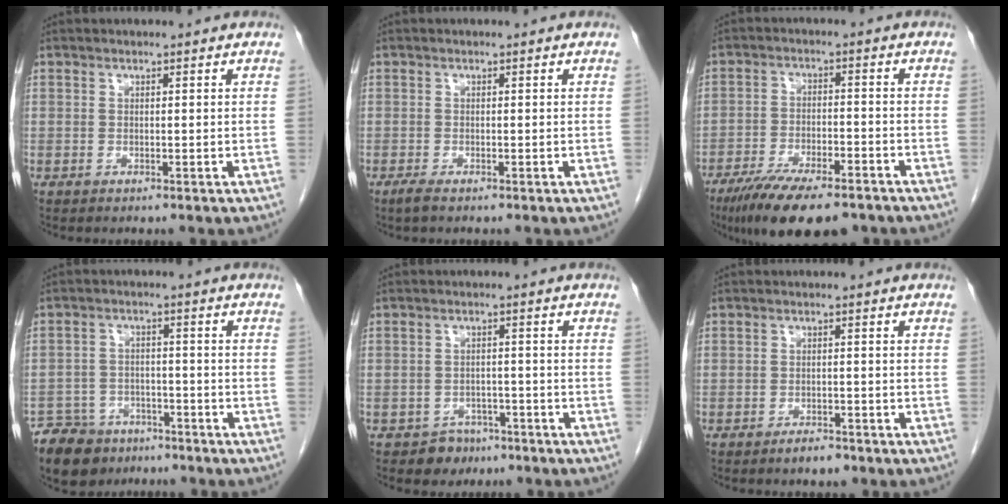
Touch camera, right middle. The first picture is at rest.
{"total": 1.3, "force": [-1.0, 0.2, 0.9], "torque": [-0.028, -0.005, -0.020]}
{"total": 13.7, "force": [-10.4, 3.7, 8.2], "torque": [-0.134, -0.019, -0.166]}
{"total": 8.4, "force": [-6.4, 5.1, 1.8], "torque": [-0.041, 0.004, -0.104]}
{"total": 3.7, "force": [-2.5, 2.7, 0.3], "torque": [-0.003, 0.012, -0.032]}
{"total": 2.3, "force": [-1.8, 0.7, 1.2], "torque": [-0.023, 0.000, -0.025]}